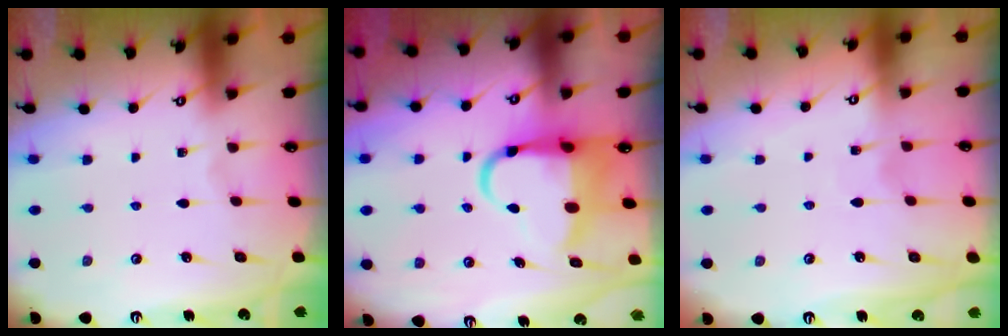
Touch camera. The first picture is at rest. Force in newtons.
{"total": 8.8, "press": 8.3, "slide": 2.9}
{"total": 5.8, "press": 5.8, "slide": 0.6}